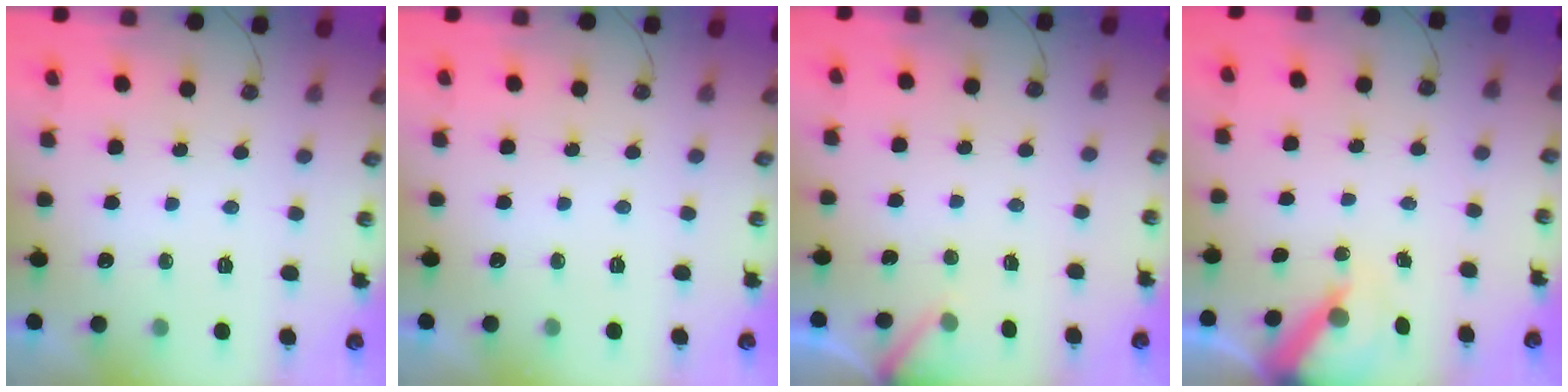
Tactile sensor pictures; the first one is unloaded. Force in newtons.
{"total": 0.0}
{"total": 3.0, "press": 3.0, "slide": 0.2}
{"total": 6.2, "press": 6.1, "slide": 0.5}